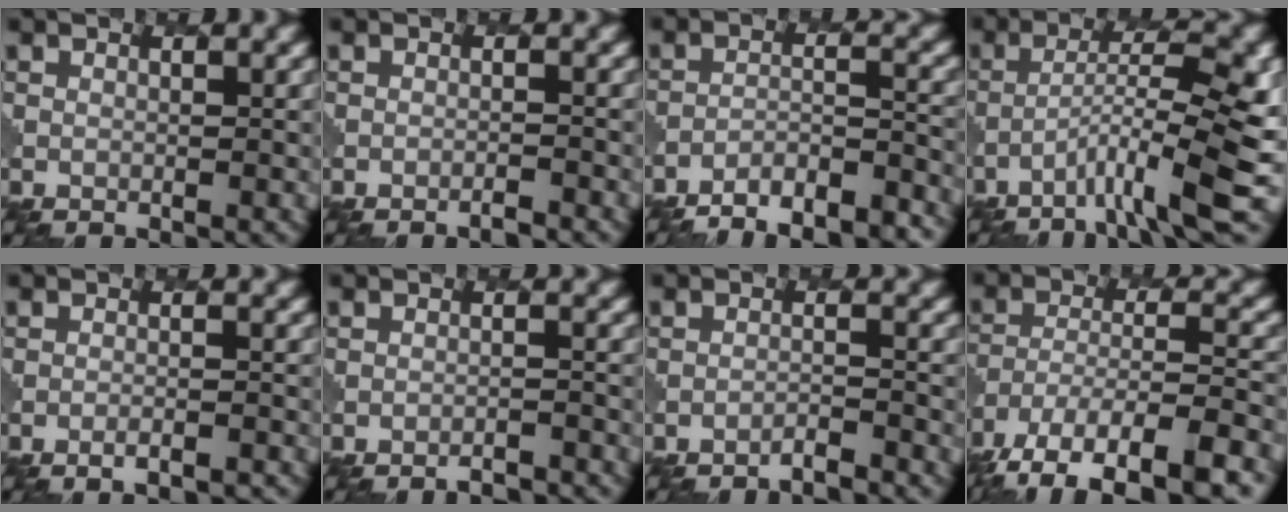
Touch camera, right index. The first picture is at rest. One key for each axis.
{"total": 1.2, "fx": -1.1, "fy": 0.1, "fz": 0.5, "tx": -0.002, "ty": 0.002, "tz": -0.027}
{"total": 9.6, "fx": -8.7, "fy": 2.2, "fz": 3.4, "tx": -0.048, "ty": -0.005, "tz": -0.120}
{"total": 7.5, "fx": -3.4, "fy": 0.9, "fz": 6.7, "tx": -0.110, "ty": 0.010, "tz": -0.063}
{"total": 3.1, "fx": -2.5, "fy": 0.6, "fz": 1.7, "tx": -0.022, "ty": 0.013, "tz": -0.041}
{"total": 3.8, "fx": -3.6, "fy": 0.4, "fz": 0.9, "tx": -0.005, "ty": 0.015, "tz": -0.051}
{"total": 2.3, "fx": -2.2, "fy": 0.1, "fz": 0.7, "tx": -0.002, "ty": 0.005, "tz": -0.043}
{"total": 12.4, "fx": -8.9, "fy": 4.3, "fz": 7.5, "tx": -0.146, "ty": -0.022, "tz": -0.140}